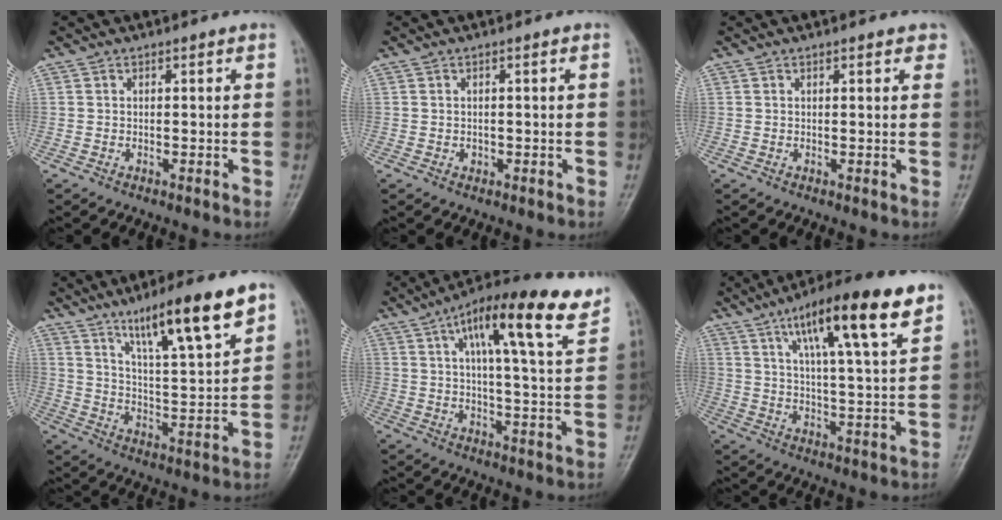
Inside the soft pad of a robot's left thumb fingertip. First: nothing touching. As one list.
[{"total": 0.9, "force": [-0.2, 0.7, 0.5], "torque": [-0.001, 0.004, -0.002]}, {"total": 2.0, "force": [1.2, 0.9, 1.3], "torque": [-0.008, -0.002, 0.011]}, {"total": 16.6, "force": [10.2, 2.7, 12.7], "torque": [-0.194, -0.047, 0.175]}, {"total": 17.5, "force": [9.6, 4.2, 14.0], "torque": [-0.195, -0.021, 0.142]}, {"total": 18.7, "force": [10.1, 3.6, 15.3], "torque": [-0.229, -0.026, 0.161]}]